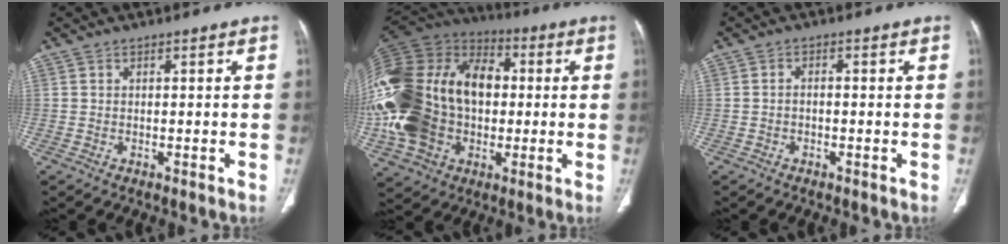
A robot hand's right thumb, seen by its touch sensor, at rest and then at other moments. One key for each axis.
{"total": 33.7, "fx": -0.2, "fy": 23.5, "fz": 24.0, "tx": -0.534, "ty": 0.047, "tz": 0.008}
{"total": 1.2, "fx": -0.4, "fy": 0.7, "fz": 0.8, "tx": -0.011, "ty": 0.007, "tz": -0.009}